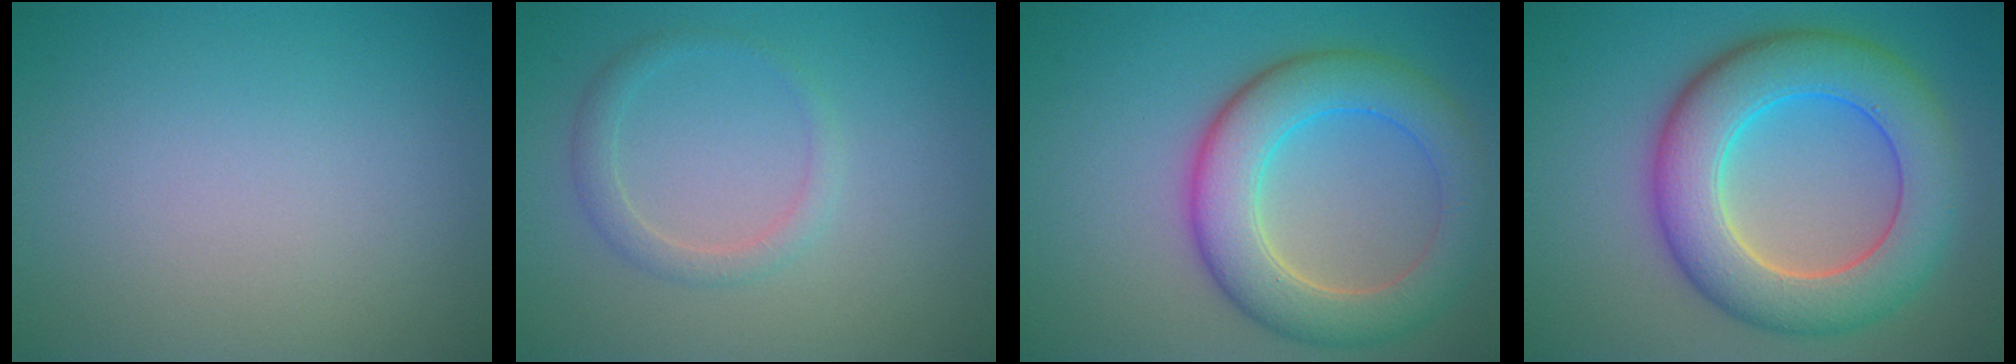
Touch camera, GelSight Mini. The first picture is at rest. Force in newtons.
{"total": 1.8, "press": 1.8, "slide": 0.1}
{"total": 7.3, "press": 7.3, "slide": 0.4}
{"total": 9.3, "press": 9.3, "slide": 0.5}